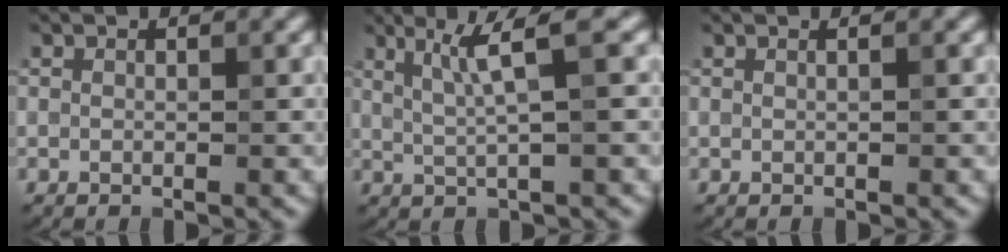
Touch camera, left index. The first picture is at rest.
{"total": 3.9, "force": [1.4, 0.3, 3.6], "torque": [-0.065, 0.002, 0.030]}
{"total": 0.8, "force": [0.4, 0.3, 0.6], "torque": [-0.007, -0.002, -0.004]}